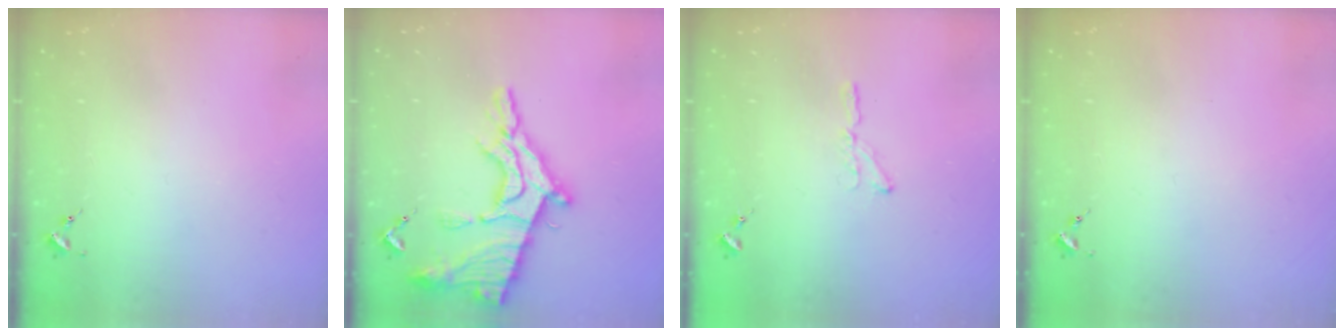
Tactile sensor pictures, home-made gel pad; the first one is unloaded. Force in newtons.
{"total": 20.7, "press": 20.6, "slide": 2.0}
{"total": 4.1, "press": 4.1, "slide": 0.5}
{"total": 0.0}